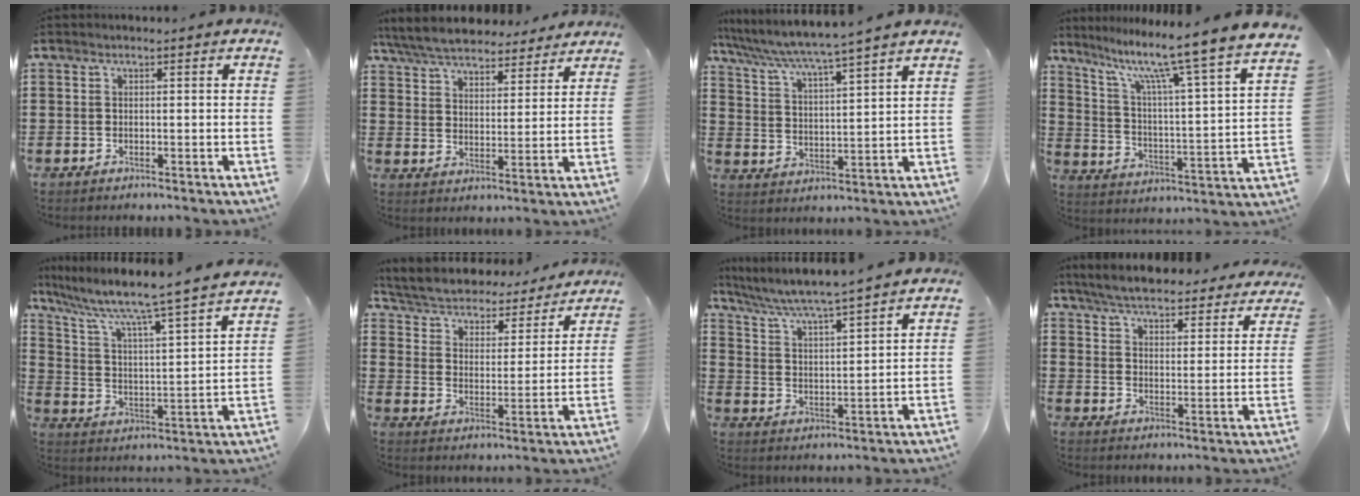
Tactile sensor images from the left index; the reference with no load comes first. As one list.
[{"total": 7.0, "force": [6.6, 1.4, 1.8], "torque": [-0.066, -0.027, 0.119]}, {"total": 4.8, "force": [4.3, -1.0, 1.8], "torque": [-0.056, -0.037, 0.066]}, {"total": 9.7, "force": [7.9, -1.1, 5.5], "torque": [-0.123, -0.075, 0.115]}, {"total": 6.7, "force": [5.8, -0.4, 3.5], "torque": [-0.097, -0.055, 0.084]}, {"total": 4.4, "force": [4.4, 0.4, 0.3], "torque": [-0.033, -0.039, 0.068]}, {"total": 4.9, "force": [4.5, -0.5, 1.8], "torque": [-0.057, -0.034, 0.070]}, {"total": 5.6, "force": [5.5, 0.3, 1.0], "torque": [-0.046, -0.033, 0.094]}]